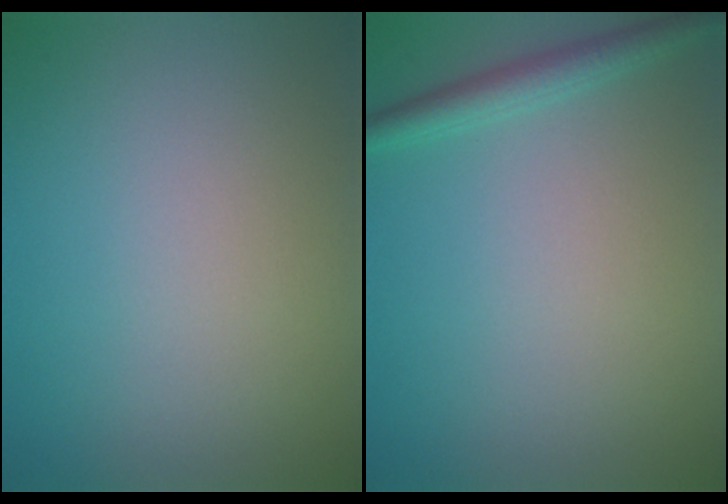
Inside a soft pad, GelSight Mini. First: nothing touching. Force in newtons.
{"total": 2.1, "press": 2.1, "slide": 0.1}